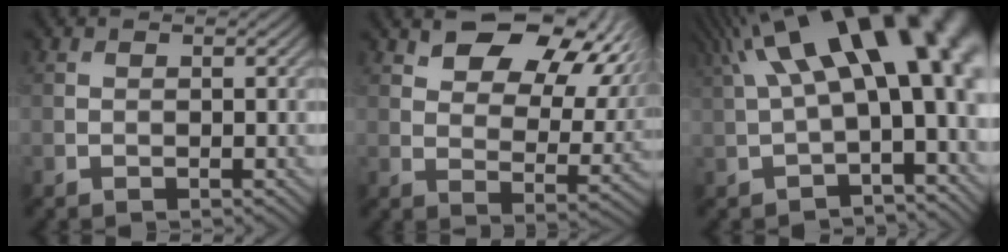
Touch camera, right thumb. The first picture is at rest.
{"total": 13.1, "force": [7.2, 6.9, 8.5], "torque": [-0.141, 0.004, 0.114]}
{"total": 17.8, "force": [4.1, 7.2, 15.8], "torque": [-0.230, 0.030, 0.086]}